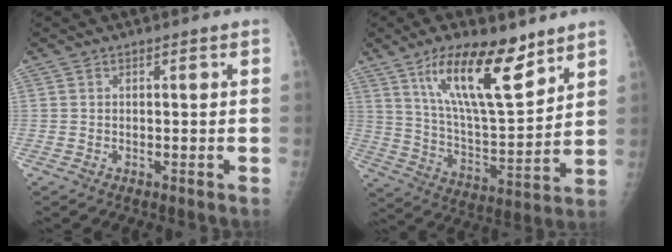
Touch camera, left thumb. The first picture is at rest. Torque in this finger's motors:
{"motor_torque": [0.43, 0.47, 1.56, -1.22, 0.17]}